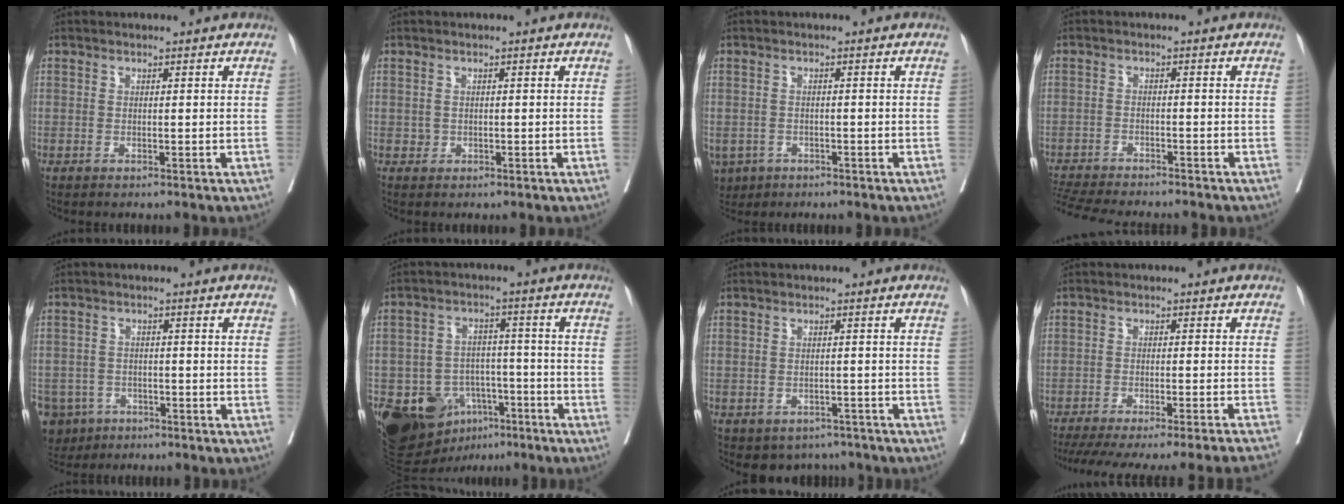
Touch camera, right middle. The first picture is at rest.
{"total": 0.9, "force": [-0.1, 0.8, 0.2], "torque": [-0.002, 0.002, 0.002]}
{"total": 5.9, "force": [-3.2, 4.6, 1.7], "torque": [-0.040, 0.000, -0.048]}
{"total": 12.6, "force": [-11.5, 1.6, 5.0], "torque": [-0.091, -0.016, -0.171]}
{"total": 9.8, "force": [-5.9, 7.5, 2.4], "torque": [-0.069, -0.004, -0.088]}
{"total": 13.7, "force": [-7.3, 9.7, 6.3], "torque": [-0.101, 0.024, -0.108]}
{"total": 4.8, "force": [-3.9, 2.8, 0.3], "torque": [0.013, 0.012, -0.049]}
{"total": 22.5, "force": [-20.3, -0.9, 9.6], "torque": [-0.113, -0.051, -0.270]}